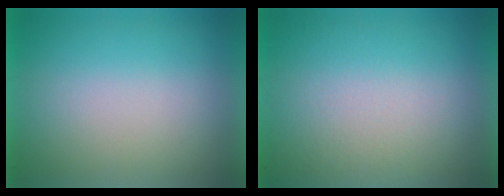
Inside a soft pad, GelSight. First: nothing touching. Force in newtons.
{"total": 2.6}